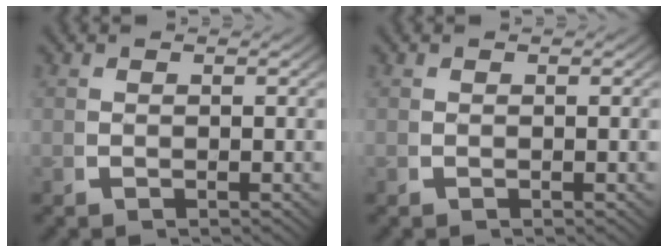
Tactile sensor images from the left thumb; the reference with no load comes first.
{"total": 0.0}